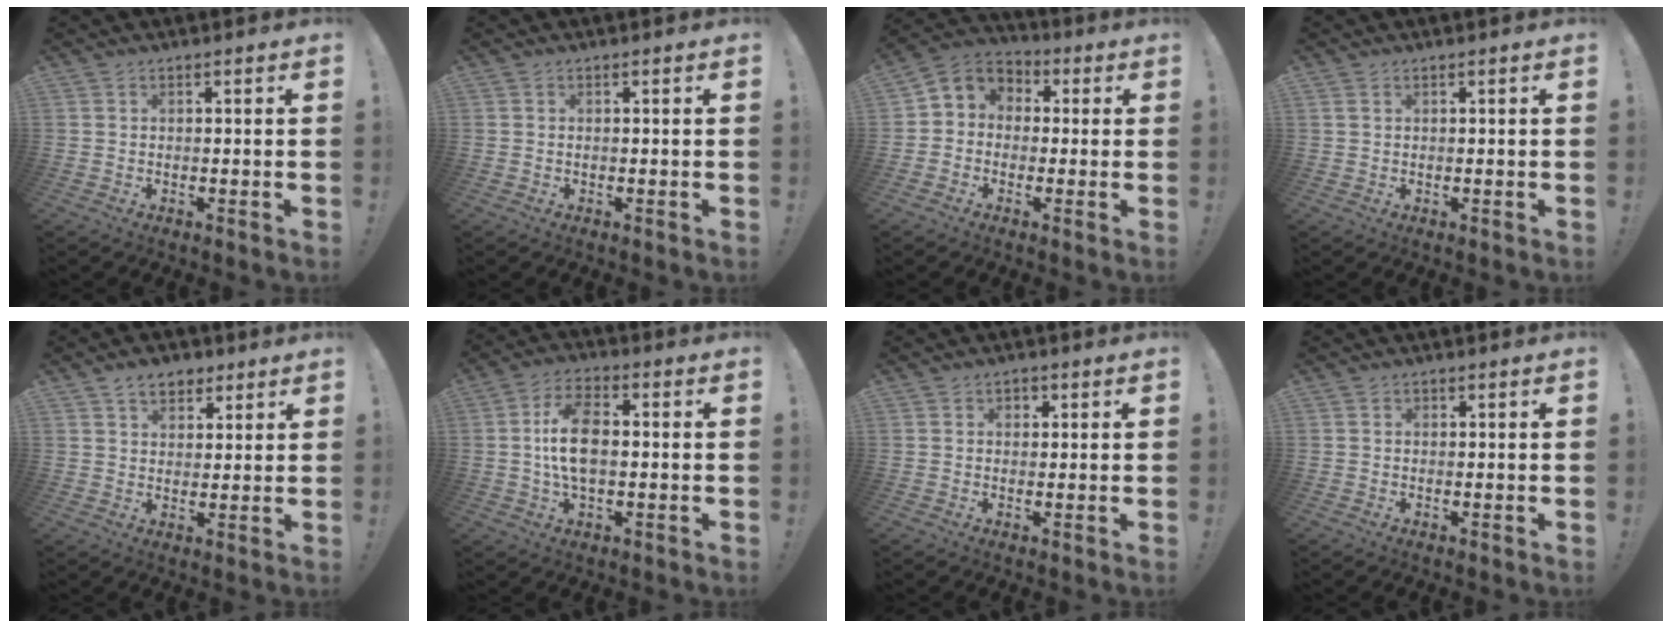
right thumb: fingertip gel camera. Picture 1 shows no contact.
{"total": 0.0}
{"total": 5.6, "force": [-1.1, 5.2, 1.8], "torque": [-0.027, 0.011, -0.014]}
{"total": 1.2, "force": [0.6, 0.8, 0.6], "torque": [-0.019, 0.005, 0.014]}
{"total": 6.8, "force": [4.1, 4.7, 2.8], "torque": [-0.039, -0.013, 0.075]}
{"total": 11.4, "force": [0.1, 6.5, 9.4], "torque": [-0.165, 0.003, 0.000]}
{"total": 1.7, "force": [0.3, 1.5, 0.6], "torque": [0.004, -0.004, 0.002]}
{"total": 0.5, "force": [0.0, 0.5, 0.0], "torque": [0.000, 0.001, 0.000]}